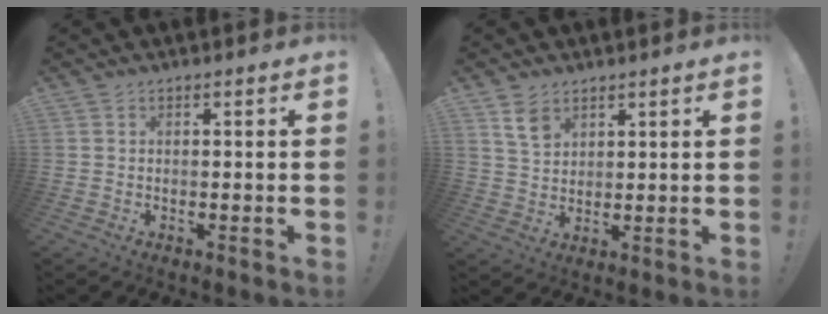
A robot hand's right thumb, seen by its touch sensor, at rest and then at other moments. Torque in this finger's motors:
{"motor_torque": [0.45, 1.05, 0.20, 0.28, 0.00]}